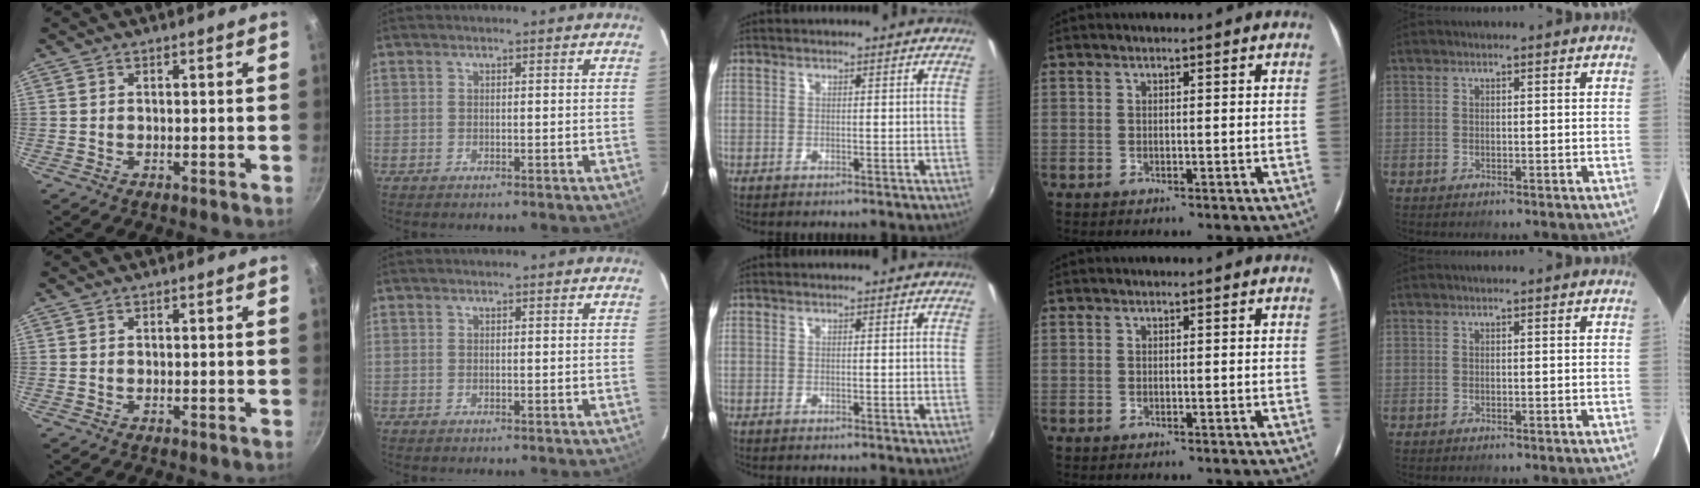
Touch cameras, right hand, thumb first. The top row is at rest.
{}